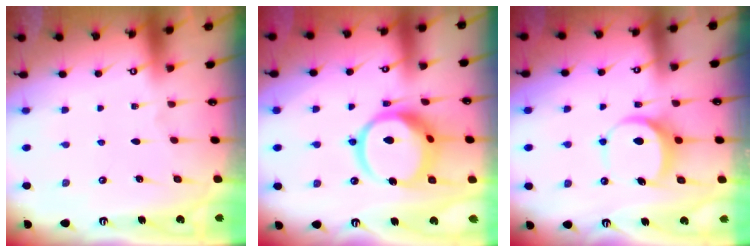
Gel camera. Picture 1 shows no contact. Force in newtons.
{"total": 15.0, "press": 14.9, "slide": 1.7}
{"total": 7.6, "press": 7.6, "slide": 0.5}